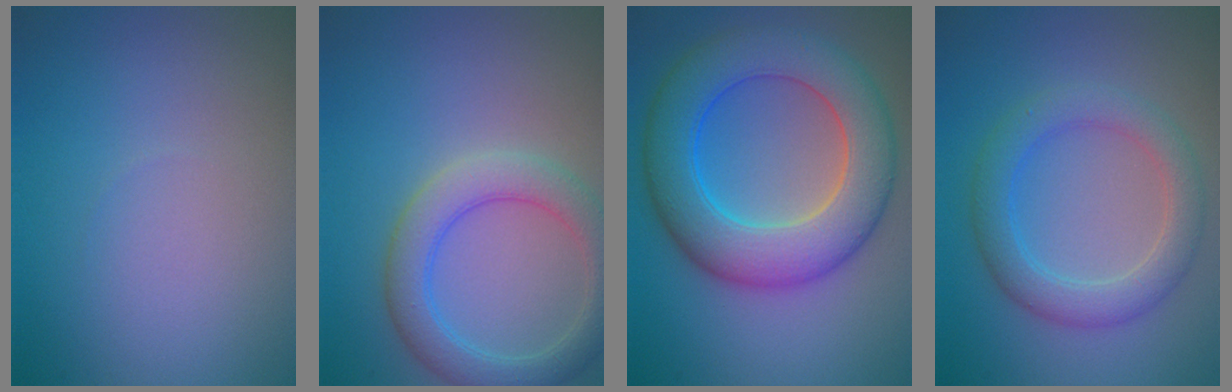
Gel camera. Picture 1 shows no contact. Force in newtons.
{"total": 4.6, "press": 4.6, "slide": 0.6}
{"total": 8.8, "press": 8.8, "slide": 0.1}
{"total": 4.0, "press": 4.0, "slide": 0.3}